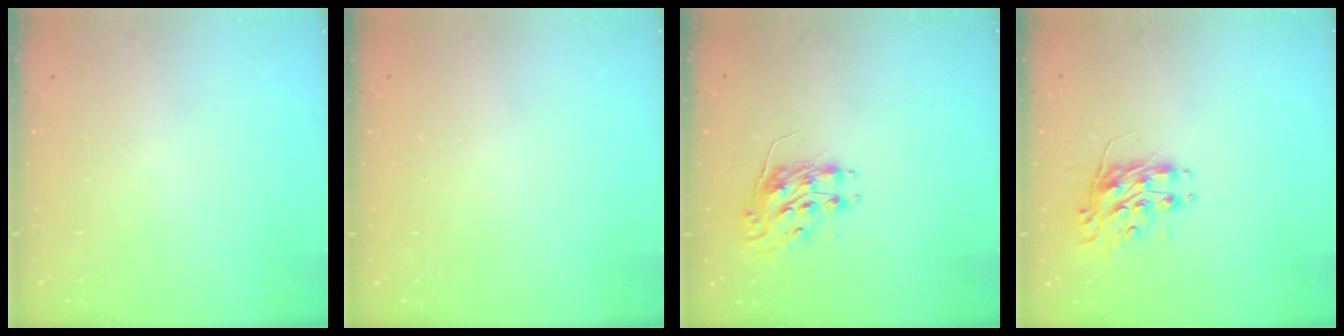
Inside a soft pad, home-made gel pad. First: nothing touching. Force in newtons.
{"total": 0.0}
{"total": 8.2, "press": 8.2, "slide": 0.1}
{"total": 8.7, "press": 8.7, "slide": 0.3}